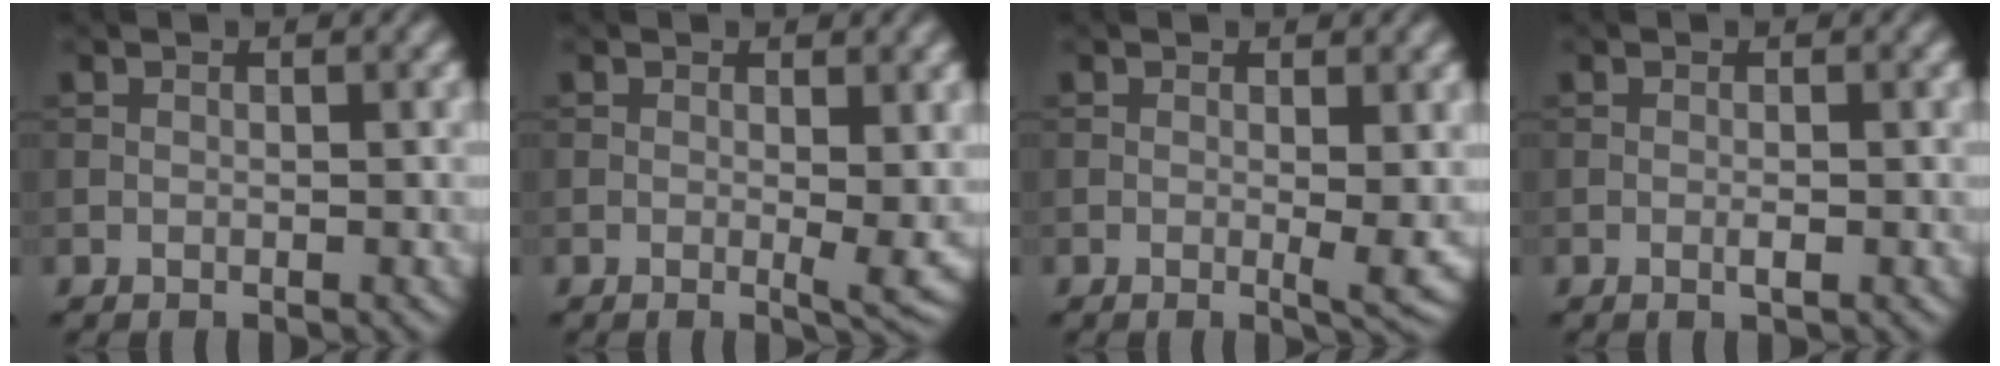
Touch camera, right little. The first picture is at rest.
{"total": 2.3, "force": [0.2, 0.4, 2.3], "torque": [-0.031, -0.011, 0.003]}
{"total": 2.2, "force": [0.1, 0.3, 2.1], "torque": [-0.029, -0.010, 0.001]}
{"total": 0.8, "force": [-0.2, 0.2, 0.8], "torque": [-0.015, -0.002, -0.004]}